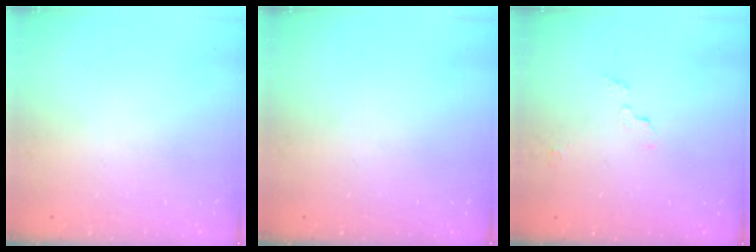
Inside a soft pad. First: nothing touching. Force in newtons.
{"total": 0.0}
{"total": 4.1, "press": 4.0, "slide": 0.3}